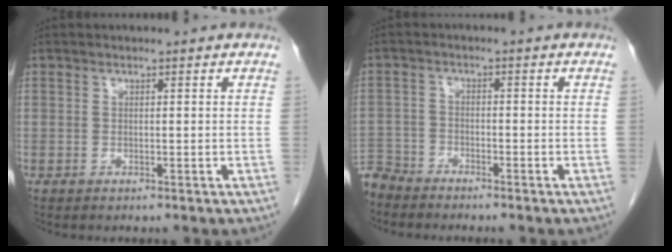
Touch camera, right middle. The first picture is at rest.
{"total": 5.0, "force": [-4.8, 1.2, -0.1], "torque": [0.009, -0.012, -0.096]}